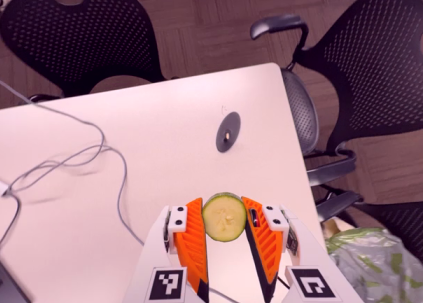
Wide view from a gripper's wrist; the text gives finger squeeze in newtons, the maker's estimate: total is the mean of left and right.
{"total": 12.0, "left": 12.3, "right": 11.6}